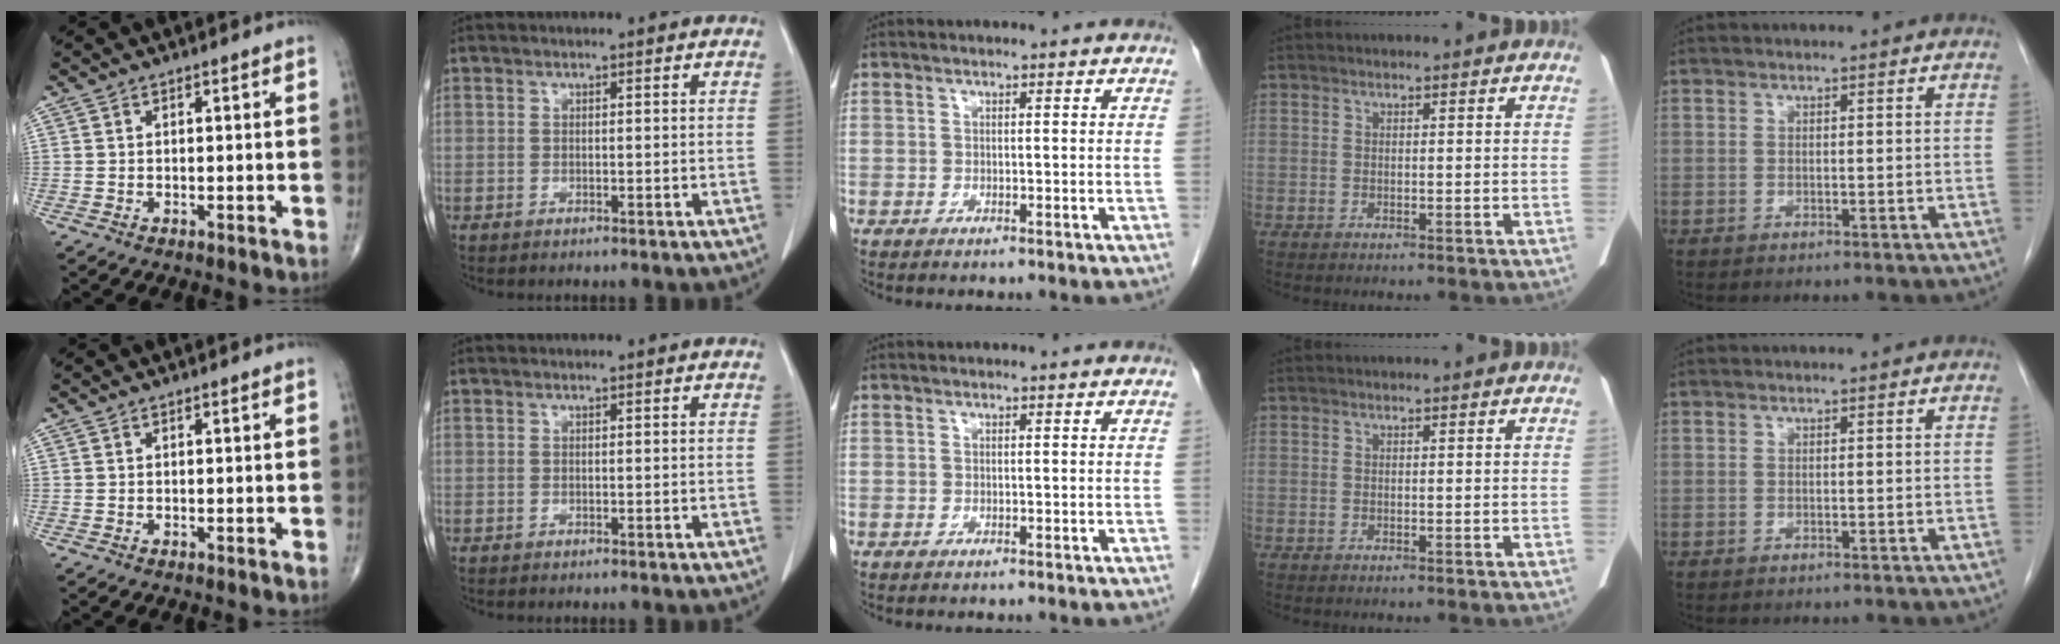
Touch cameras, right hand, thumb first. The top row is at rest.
{}